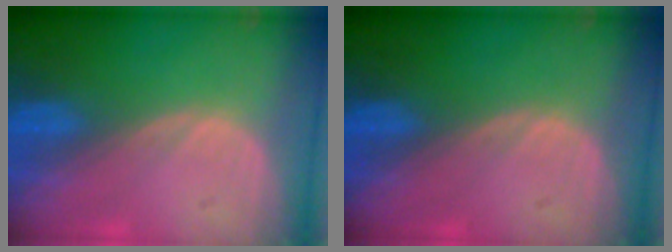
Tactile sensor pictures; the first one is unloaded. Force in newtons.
{"total": 0.0}